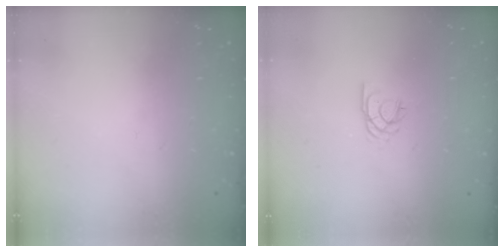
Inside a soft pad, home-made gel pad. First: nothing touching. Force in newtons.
{"total": 2.2, "press": 2.2, "slide": 0.4}